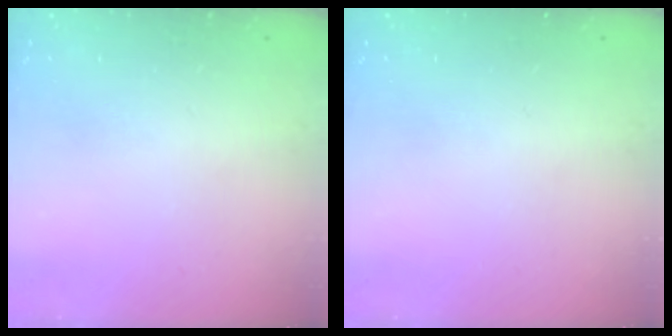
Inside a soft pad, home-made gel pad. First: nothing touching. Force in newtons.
{"total": 0.0}